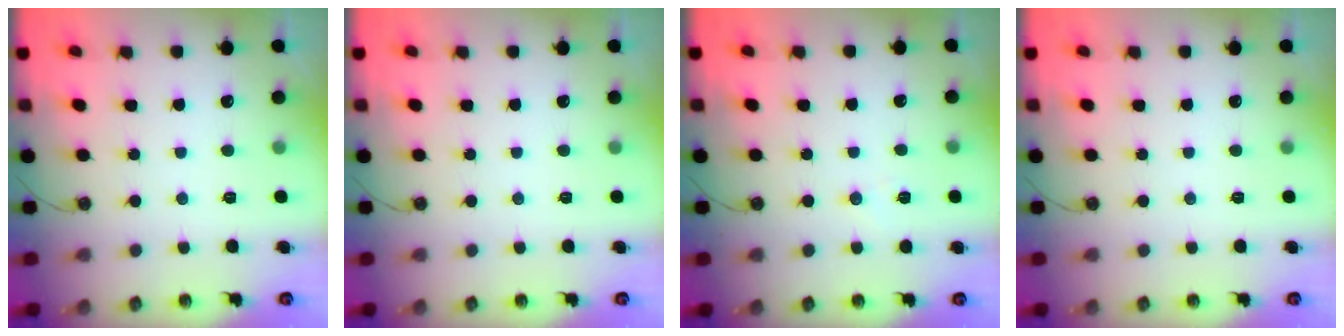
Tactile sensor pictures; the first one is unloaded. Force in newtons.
{"total": 0.0}
{"total": 4.6, "press": 4.5, "slide": 1.1}
{"total": 0.0}